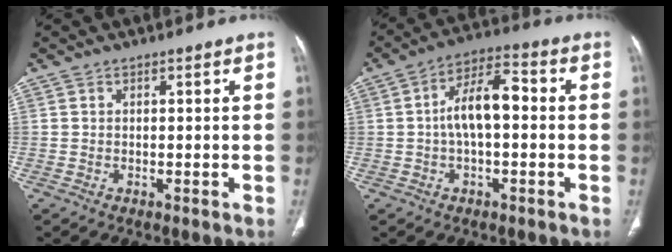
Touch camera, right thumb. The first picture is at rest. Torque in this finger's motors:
{"motor_torque": [1.39, 1.34, 0.99, 0.14, 0.06]}